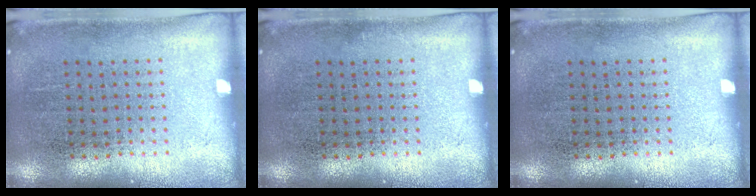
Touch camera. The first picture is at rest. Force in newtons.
{"total": 0.0}
{"total": 0.0}